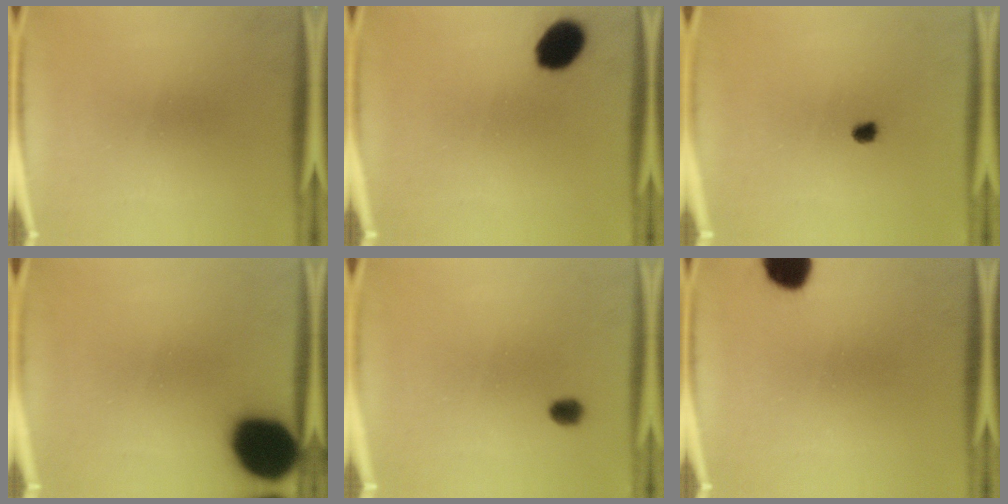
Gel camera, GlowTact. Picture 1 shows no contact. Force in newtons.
{"total": 8.7}
{"total": 1.7}
{"total": 19.0}
{"total": 2.7}
{"total": 8.6}